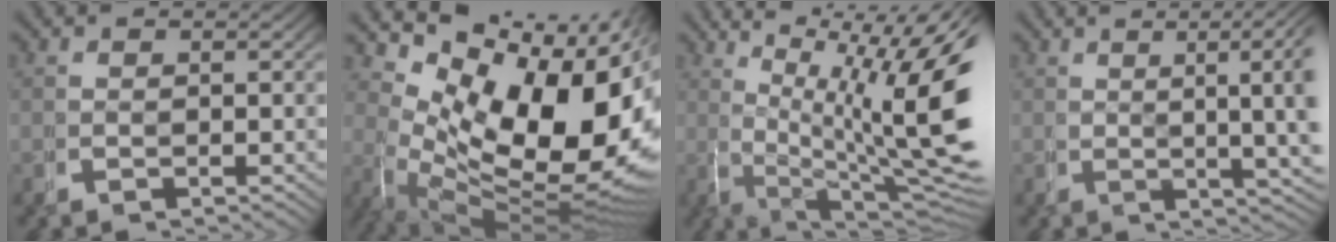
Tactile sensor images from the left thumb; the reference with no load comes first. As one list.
[{"total": 22.2, "force": [-0.1, 14.1, 17.1], "torque": [-0.265, -0.051, 0.024]}, {"total": 13.8, "force": [0.8, 7.7, 11.4], "torque": [-0.179, -0.036, 0.020]}, {"total": 9.6, "force": [2.7, 4.2, 8.2], "torque": [-0.083, 0.025, 0.028]}]